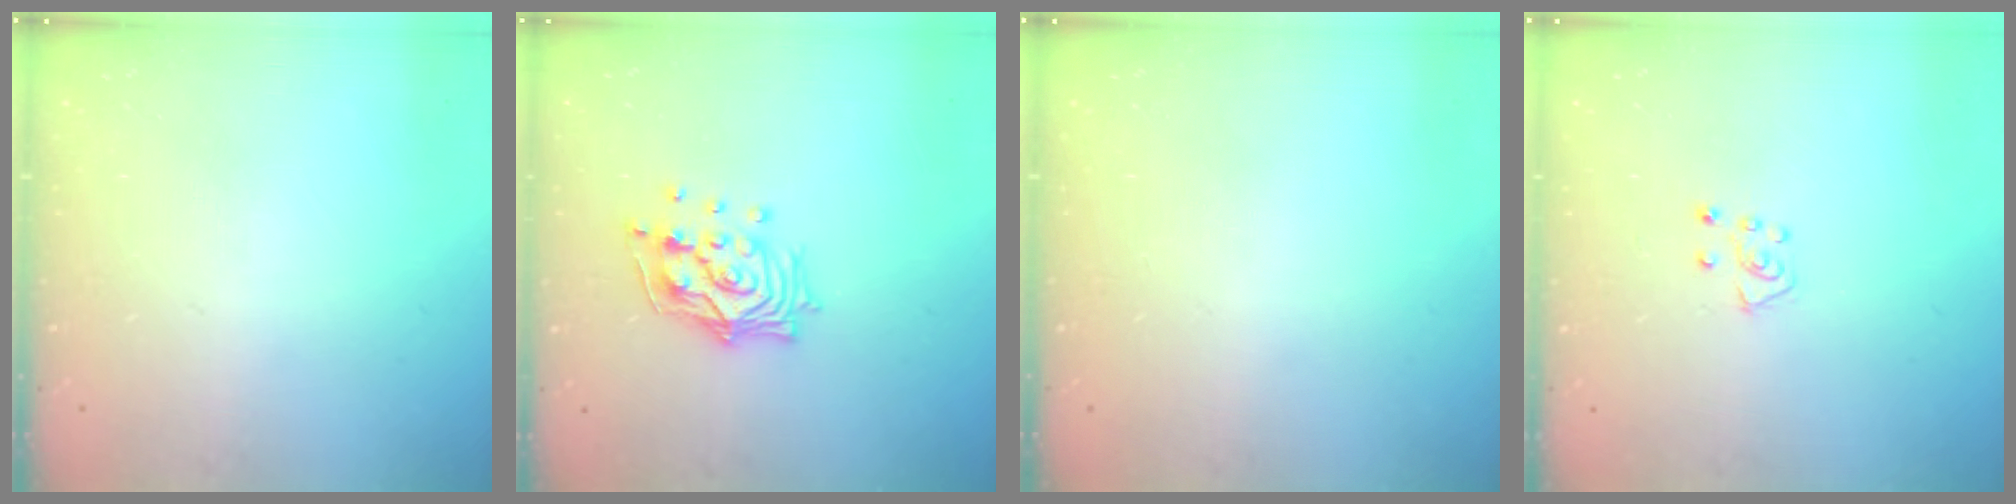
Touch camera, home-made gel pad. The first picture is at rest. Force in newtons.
{"total": 12.9, "press": 12.7, "slide": 2.2}
{"total": 0.0}
{"total": 5.3, "press": 5.3, "slide": 0.4}